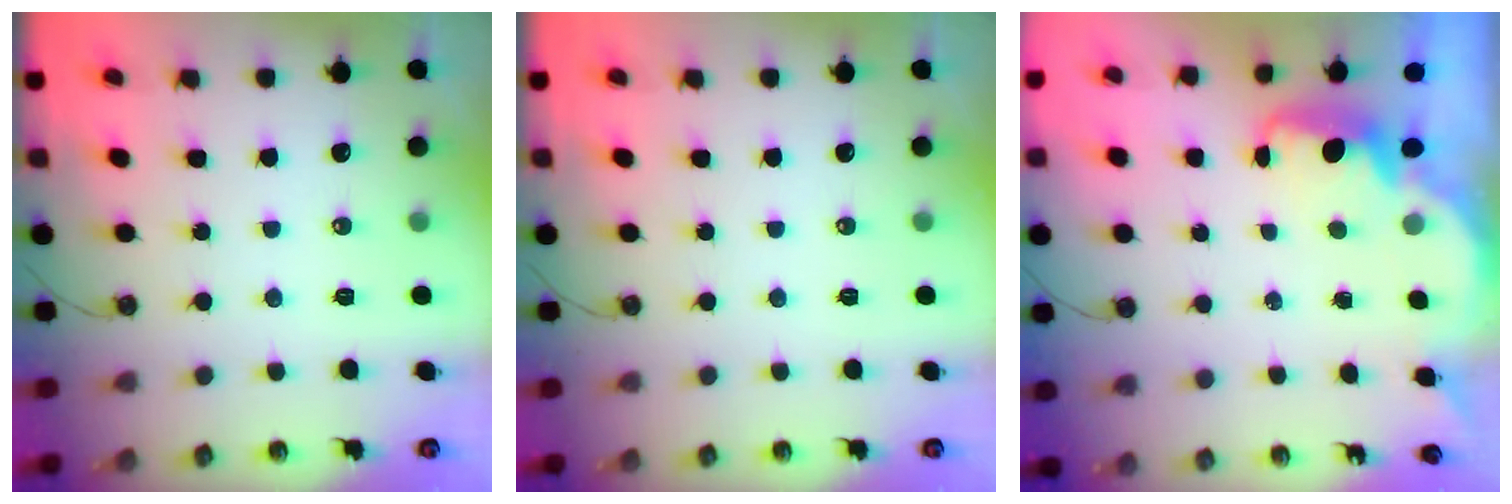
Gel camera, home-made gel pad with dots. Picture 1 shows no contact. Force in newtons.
{"total": 0.0}
{"total": 2.2, "press": 2.2, "slide": 0.6}